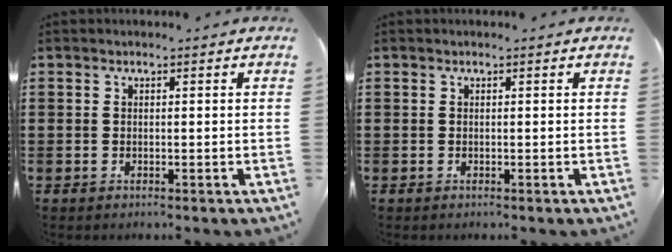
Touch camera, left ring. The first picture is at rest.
{"total": 0.0}